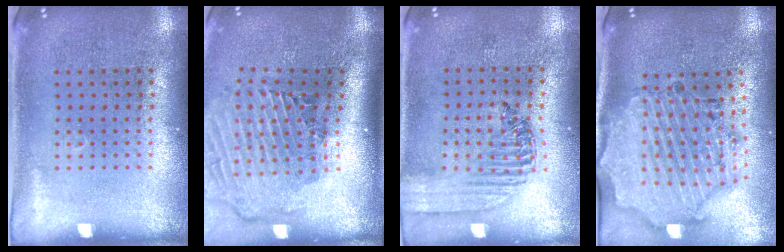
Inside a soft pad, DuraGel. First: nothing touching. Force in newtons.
{"total": 2.9, "press": 2.0, "slide": 2.1}
{"total": 1.5, "press": 1.3, "slide": 0.7}
{"total": 2.2, "press": 2.1, "slide": 0.6}